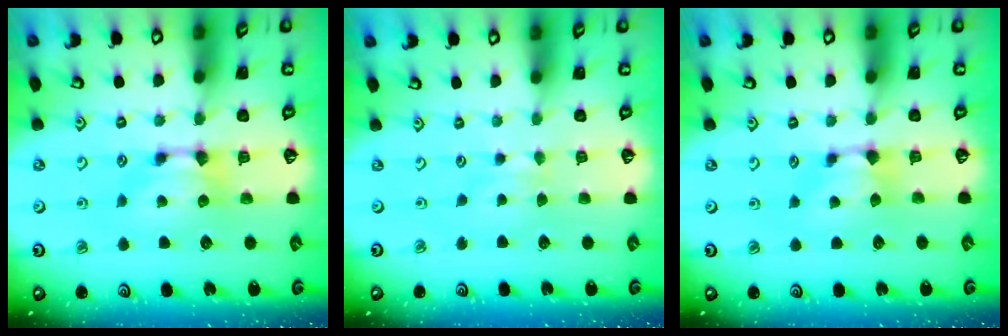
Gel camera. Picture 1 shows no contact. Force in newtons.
{"total": 2.4, "press": 2.3, "slide": 0.5}
{"total": 0.9, "press": 0.7, "slide": 0.6}